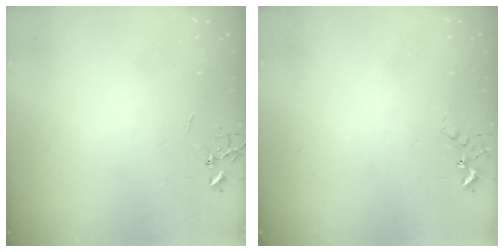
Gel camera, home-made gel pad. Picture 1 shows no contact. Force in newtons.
{"total": 5.2, "press": 5.1, "slide": 0.9}